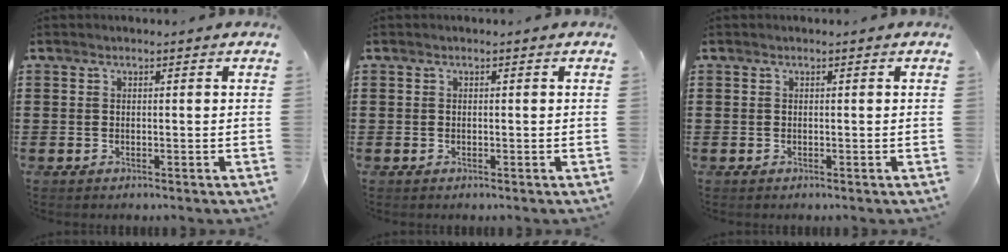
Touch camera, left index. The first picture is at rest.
{"total": 0.0}
{"total": 0.0}